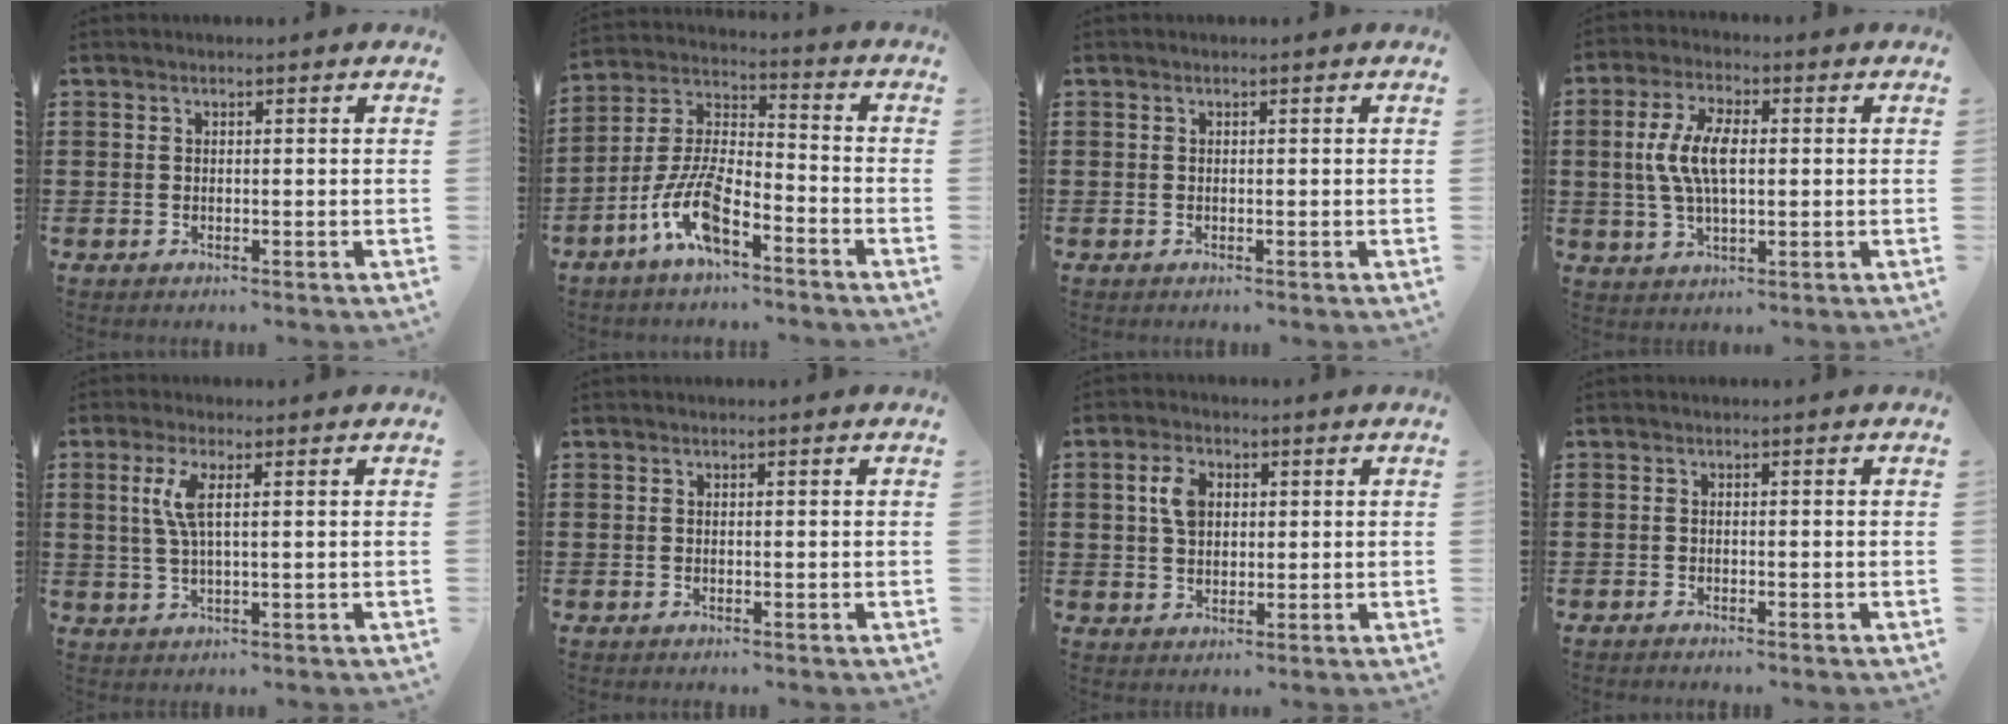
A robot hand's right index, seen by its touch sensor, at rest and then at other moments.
{"total": 9.7, "force": [-6.0, 2.9, 7.1], "torque": [-0.171, -0.010, -0.118]}
{"total": 0.0}
{"total": 7.8, "force": [0.5, 3.4, 7.0], "torque": [-0.161, 0.002, 0.000]}
{"total": 4.4, "force": [1.2, 0.9, 4.2], "torque": [-0.094, 0.001, 0.017]}
{"total": 0.0}
{"total": 4.6, "force": [1.0, 3.1, 3.3], "torque": [-0.075, 0.013, 0.017]}
{"total": 0.6, "force": [-0.6, 0.0, 0.0], "torque": [-0.002, -0.001, -0.014]}